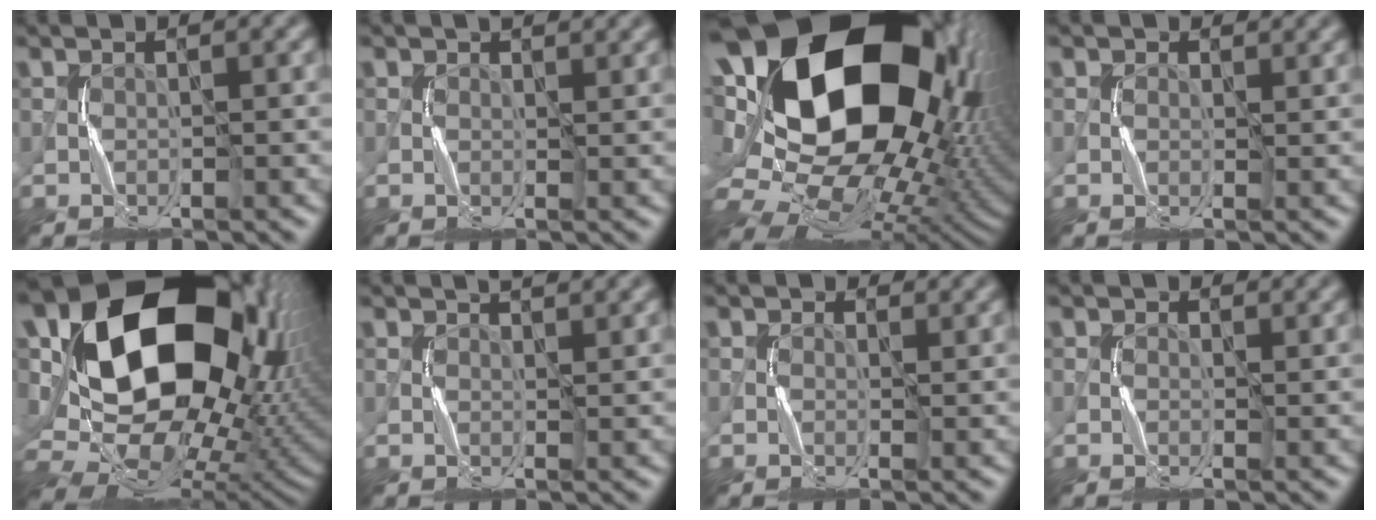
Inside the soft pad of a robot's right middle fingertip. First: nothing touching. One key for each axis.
{"total": 1.7, "fx": 1.2, "fy": 0.8, "fz": 0.9, "tx": -0.015, "ty": 0.001, "tz": 0.018}
{"total": 22.6, "fx": 5.5, "fy": 14.7, "fz": 16.2, "tx": -0.318, "ty": 0.001, "tz": 0.122}
{"total": 1.6, "fx": 1.1, "fy": 1.0, "fz": 0.5, "tx": -0.006, "ty": -0.004, "tz": 0.014}
{"total": 20.9, "fx": 5.9, "fy": 14.6, "fz": 13.7, "tx": -0.269, "ty": 0.007, "tz": 0.128}
{"total": 2.0, "fx": 1.7, "fy": 0.5, "fz": 1.1, "tx": -0.012, "ty": -0.003, "tz": 0.022}
{"total": 1.8, "fx": 1.3, "fy": 1.1, "fz": 0.6, "tx": -0.008, "ty": -0.005, "tz": 0.015}
{"total": 1.3, "fx": 0.8, "fy": 0.9, "fz": 0.5, "tx": -0.005, "ty": -0.003, "tz": 0.008}